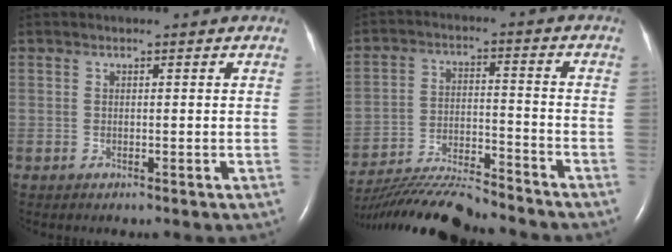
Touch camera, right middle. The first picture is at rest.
{"total": 16.2, "force": [-15.1, 1.0, 5.8], "torque": [-0.122, -0.017, -0.251]}